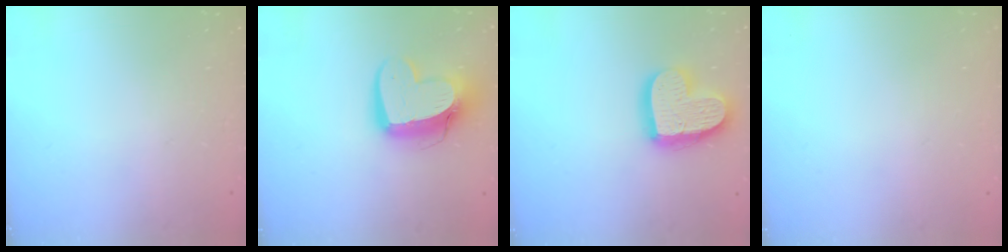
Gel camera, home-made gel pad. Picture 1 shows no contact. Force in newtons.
{"total": 14.4, "press": 14.3, "slide": 1.3}
{"total": 16.4, "press": 16.4, "slide": 1.0}
{"total": 0.0}